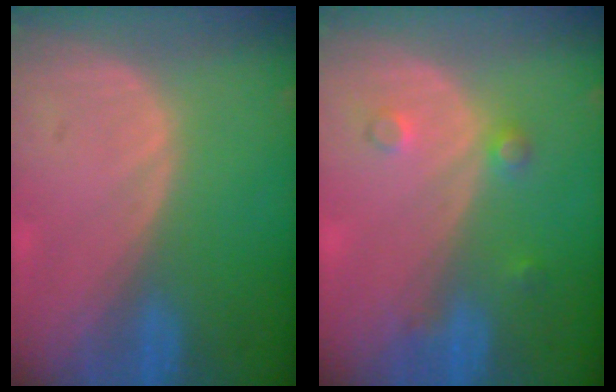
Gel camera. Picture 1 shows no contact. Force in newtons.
{"total": 2.3, "press": 2.3, "slide": 0.2}